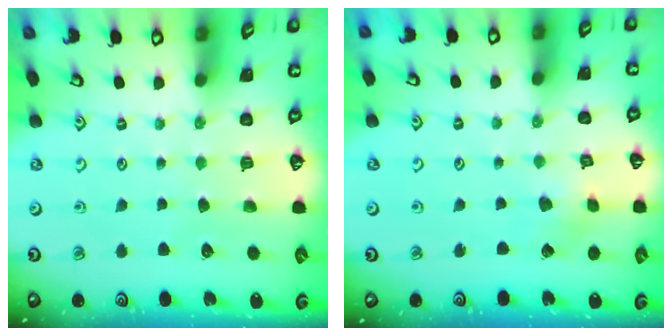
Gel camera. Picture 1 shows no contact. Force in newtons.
{"total": 2.1, "press": 2.1, "slide": 0.0}